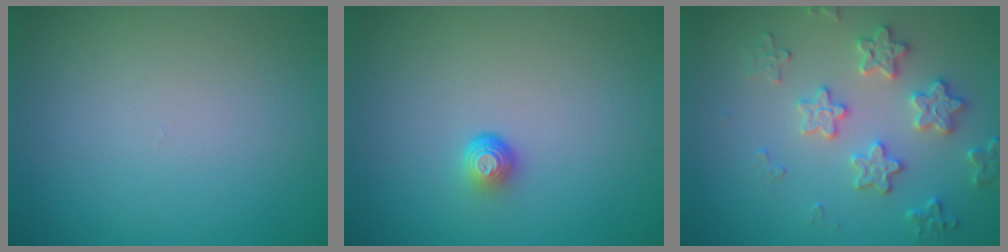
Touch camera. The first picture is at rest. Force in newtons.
{"total": 1.5, "press": 1.0, "slide": 1.2}
{"total": 3.6, "press": 3.6, "slide": 0.7}